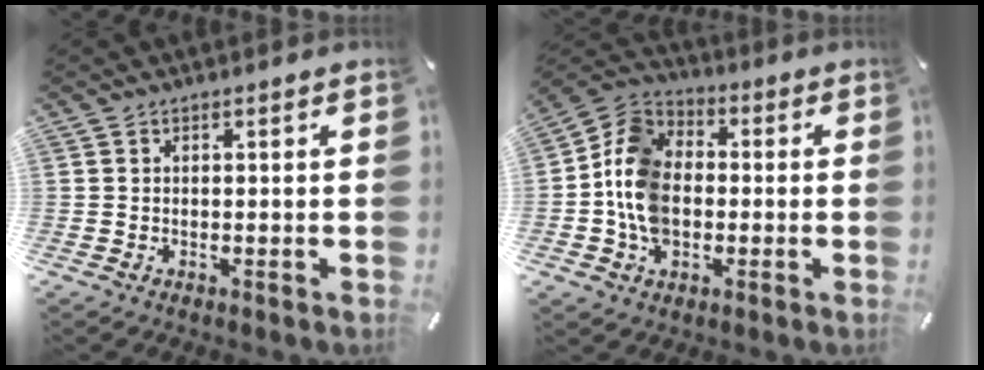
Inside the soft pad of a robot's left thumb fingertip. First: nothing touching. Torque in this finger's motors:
{"motor_torque": [1.83, 2.01, 0.40, 0.12, 0.22]}